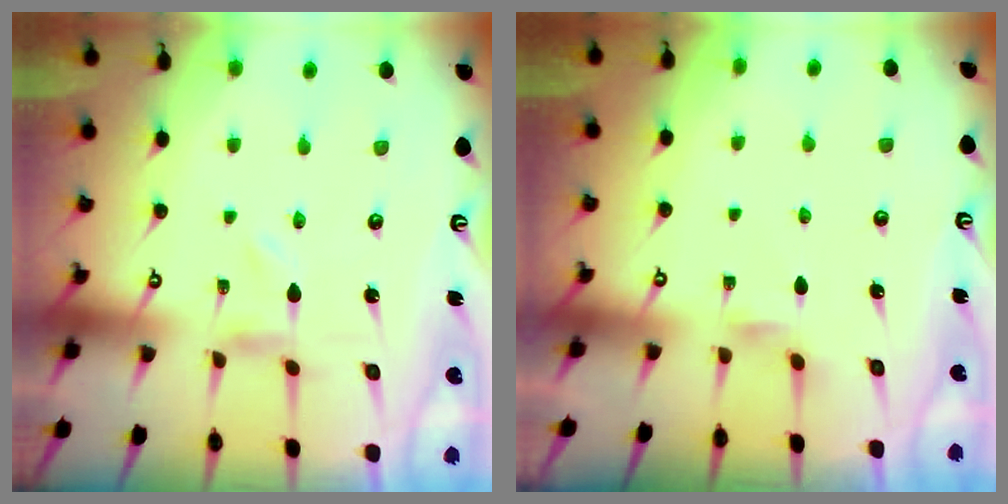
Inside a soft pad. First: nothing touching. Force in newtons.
{"total": 1.7, "press": 1.7, "slide": 0.4}